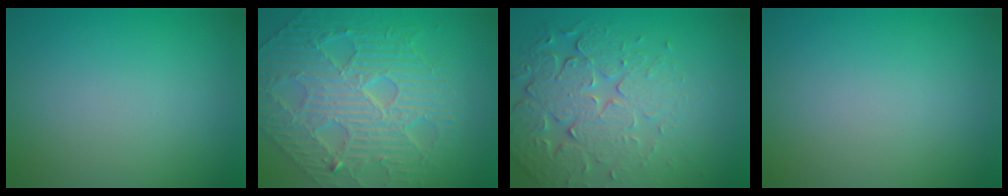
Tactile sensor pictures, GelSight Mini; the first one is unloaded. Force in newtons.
{"total": 6.8, "press": 5.8, "slide": 3.5}
{"total": 6.9, "press": 5.2, "slide": 4.6}
{"total": 0.0}